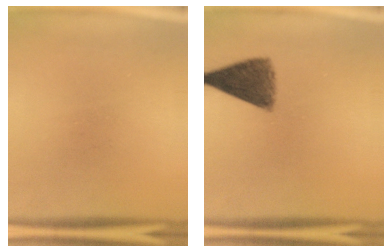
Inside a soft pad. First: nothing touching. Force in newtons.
{"total": 7.8}